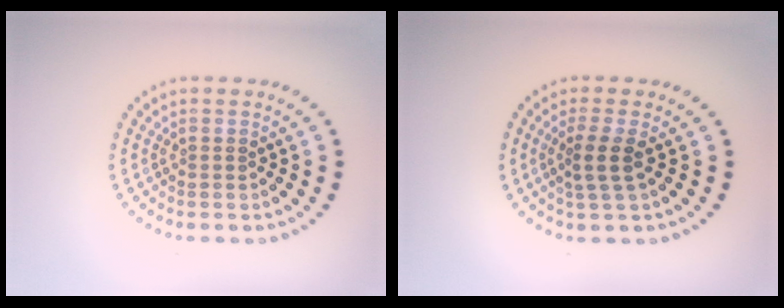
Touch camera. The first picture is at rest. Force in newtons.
{"total": 2.2, "press": 1.8, "slide": 1.3}